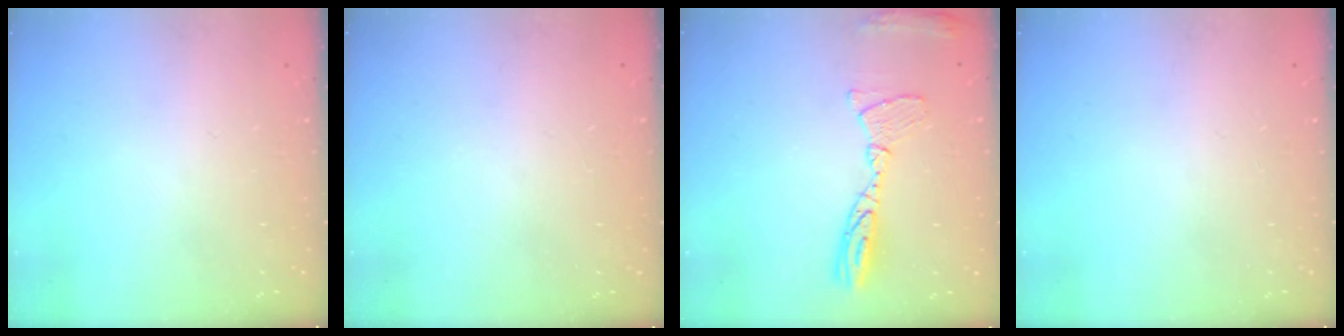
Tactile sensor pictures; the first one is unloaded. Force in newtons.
{"total": 0.0}
{"total": 11.3, "press": 11.3, "slide": 1.0}
{"total": 0.0}